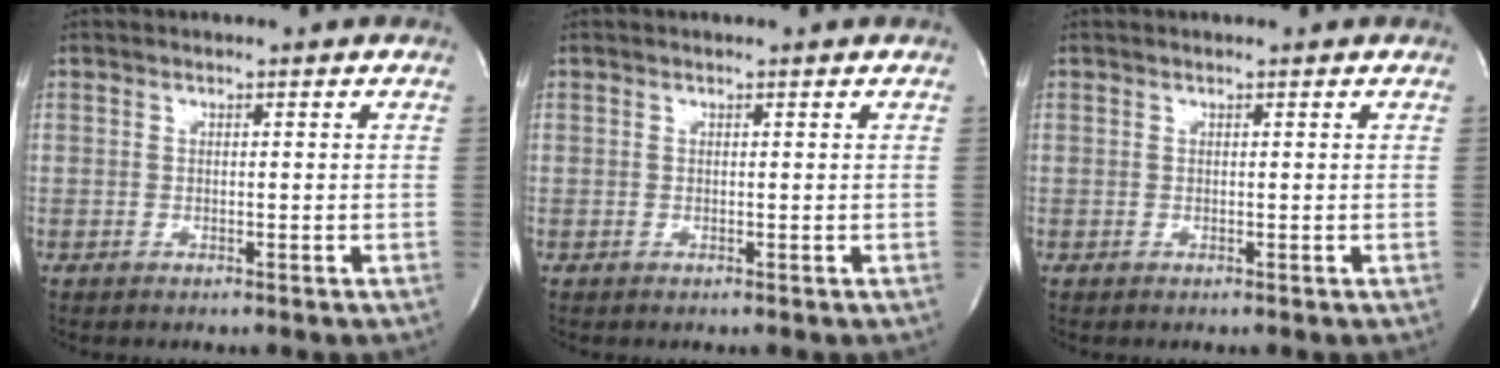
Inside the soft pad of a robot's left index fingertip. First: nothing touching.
{"total": 0.8, "force": [0.7, -0.1, 0.2], "torque": [-0.007, -0.001, 0.012]}
{"total": 0.8, "force": [0.7, -0.1, 0.2], "torque": [-0.006, 0.005, 0.012]}